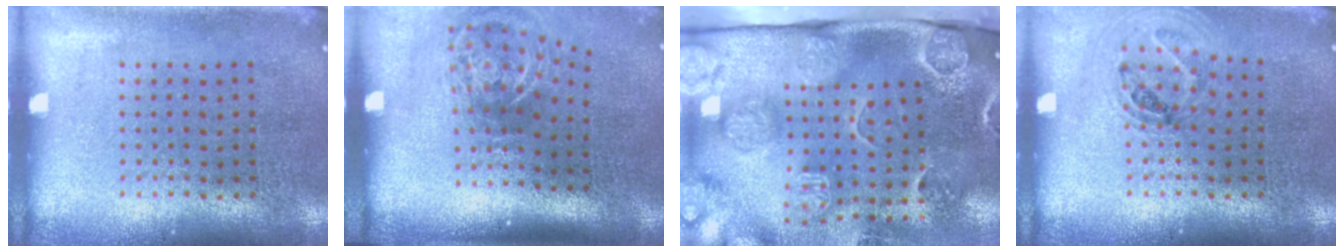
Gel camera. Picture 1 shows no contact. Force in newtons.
{"total": 2.2, "press": 1.4, "slide": 1.7}
{"total": 4.7, "press": 3.4, "slide": 3.3}
{"total": 1.0, "press": 1.0, "slide": 0.2}